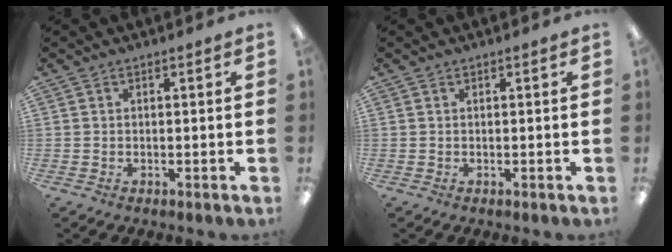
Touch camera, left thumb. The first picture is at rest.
{"total": 0.0}